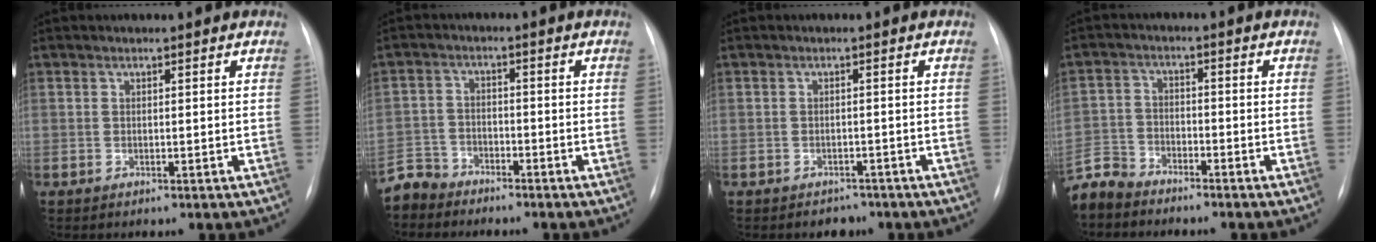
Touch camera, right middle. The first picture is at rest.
{"total": 4.4, "force": [-4.0, 1.6, -0.8], "torque": [0.023, -0.003, -0.083]}
{"total": 2.2, "force": [-1.8, 1.4, 0.1], "torque": [-0.005, 0.008, -0.021]}
{"total": 5.5, "force": [-5.2, 1.6, 0.2], "torque": [-0.002, -0.009, -0.106]}